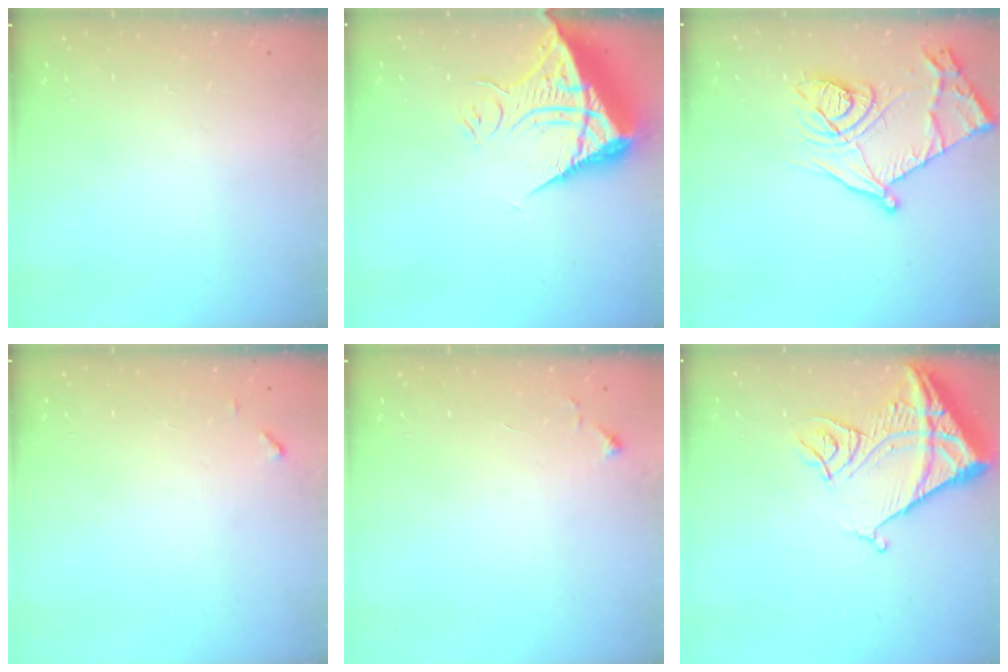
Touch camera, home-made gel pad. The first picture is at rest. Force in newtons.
{"total": 13.2, "press": 13.1, "slide": 1.2}
{"total": 17.1, "press": 17.1, "slide": 1.2}
{"total": 4.6, "press": 4.6, "slide": 0.3}
{"total": 3.2, "press": 3.2, "slide": 0.6}
{"total": 14.7, "press": 14.6, "slide": 1.6}